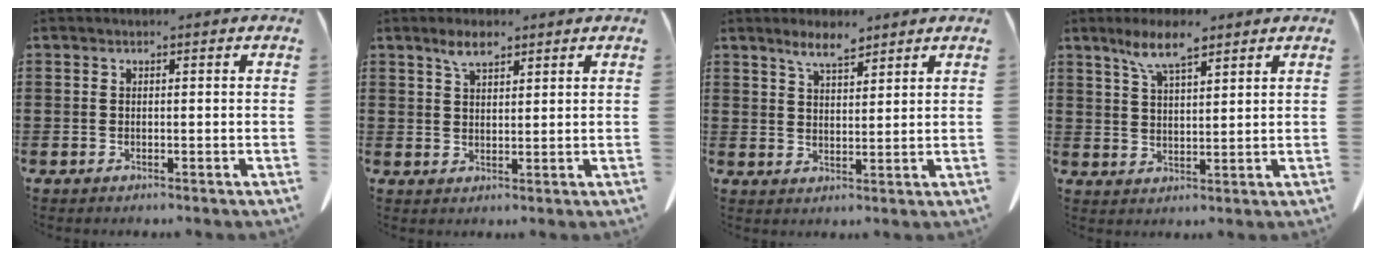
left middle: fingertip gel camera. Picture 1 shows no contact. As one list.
[{"total": 3.7, "force": [2.5, 1.3, 2.4], "torque": [-0.052, 0.003, 0.044]}, {"total": 4.5, "force": [3.6, 1.1, 2.4], "torque": [-0.047, -0.006, 0.064]}, {"total": 7.1, "force": [4.7, 1.7, 5.0], "torque": [-0.107, -0.004, 0.083]}]